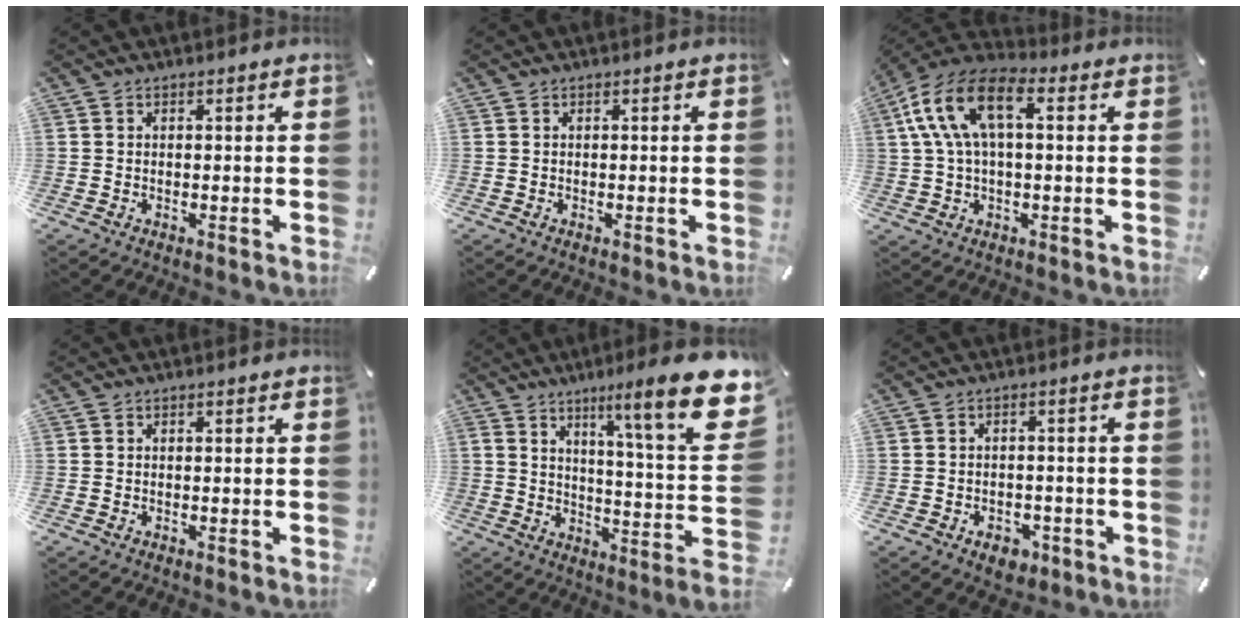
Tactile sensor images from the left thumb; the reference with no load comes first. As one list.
[{"total": 0.0}, {"total": 13.5, "force": [3.5, 7.1, 10.9], "torque": [-0.237, 0.008, 0.062]}, {"total": 0.0}, {"total": 20.3, "force": [8.1, 1.7, 18.6], "torque": [-0.272, -0.079, 0.111]}, {"total": 4.4, "force": [-2.3, 3.0, 2.3], "torque": [-0.041, 0.009, -0.041]}]